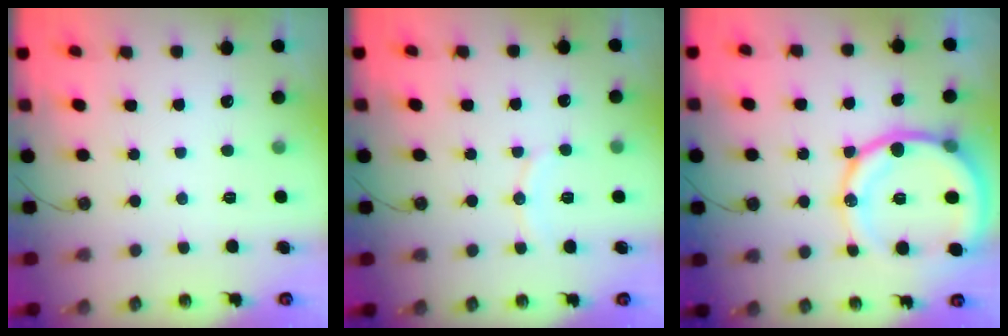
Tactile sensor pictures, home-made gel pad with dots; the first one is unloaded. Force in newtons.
{"total": 7.2, "press": 7.1, "slide": 0.7}
{"total": 19.4, "press": 19.0, "slide": 3.6}